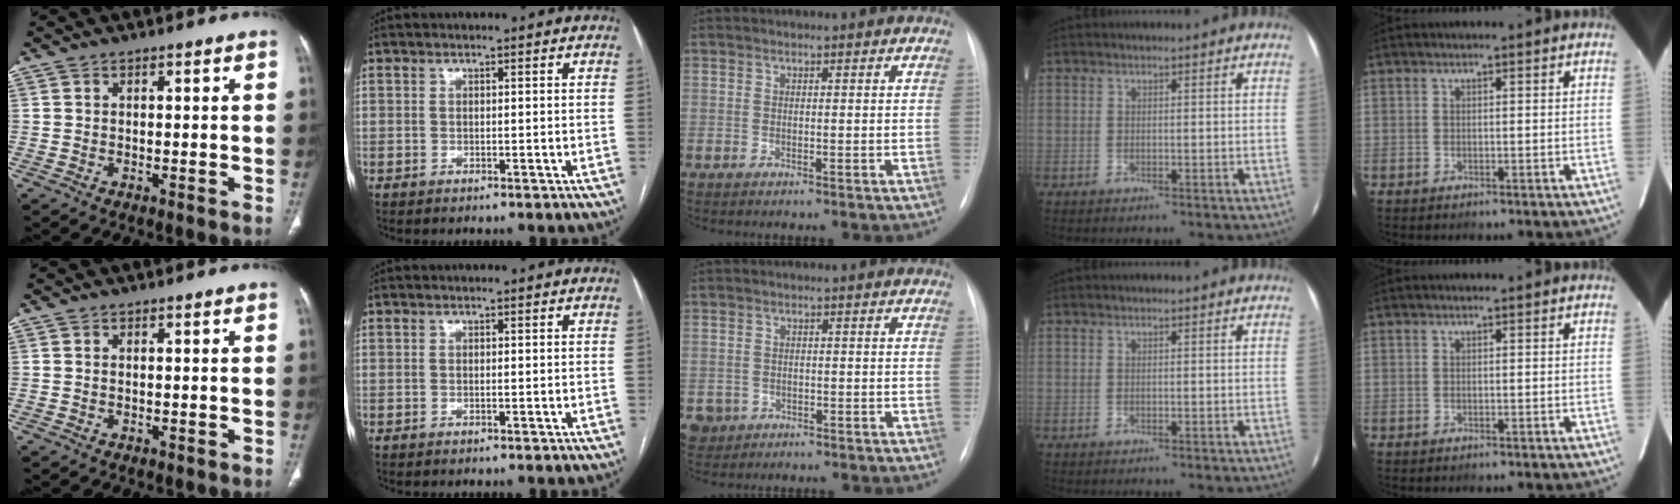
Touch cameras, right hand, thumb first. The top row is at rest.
{"middle": {"total": 3.5, "force": [-1.6, 3.1, 0.2], "torque": [-0.002, 0.007, -0.024]}}